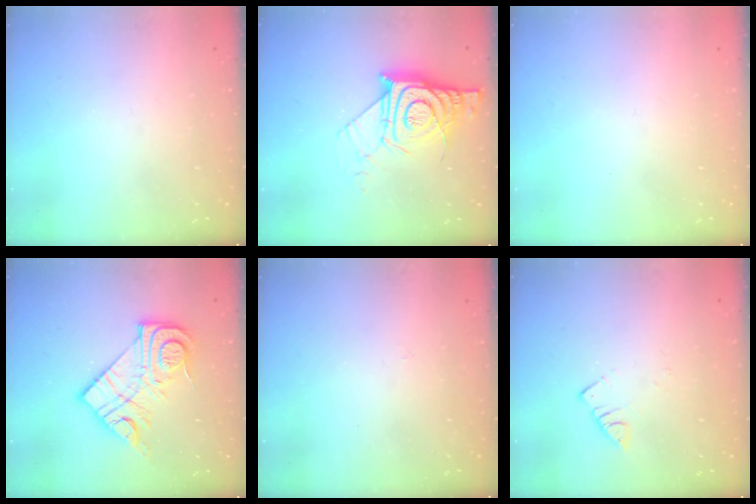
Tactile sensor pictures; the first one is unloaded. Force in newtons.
{"total": 14.0, "press": 13.9, "slide": 1.3}
{"total": 1.7, "press": 1.6, "slide": 0.1}
{"total": 15.9, "press": 15.8, "slide": 1.1}
{"total": 2.7, "press": 2.7, "slide": 0.5}
{"total": 2.4, "press": 2.4, "slide": 0.4}